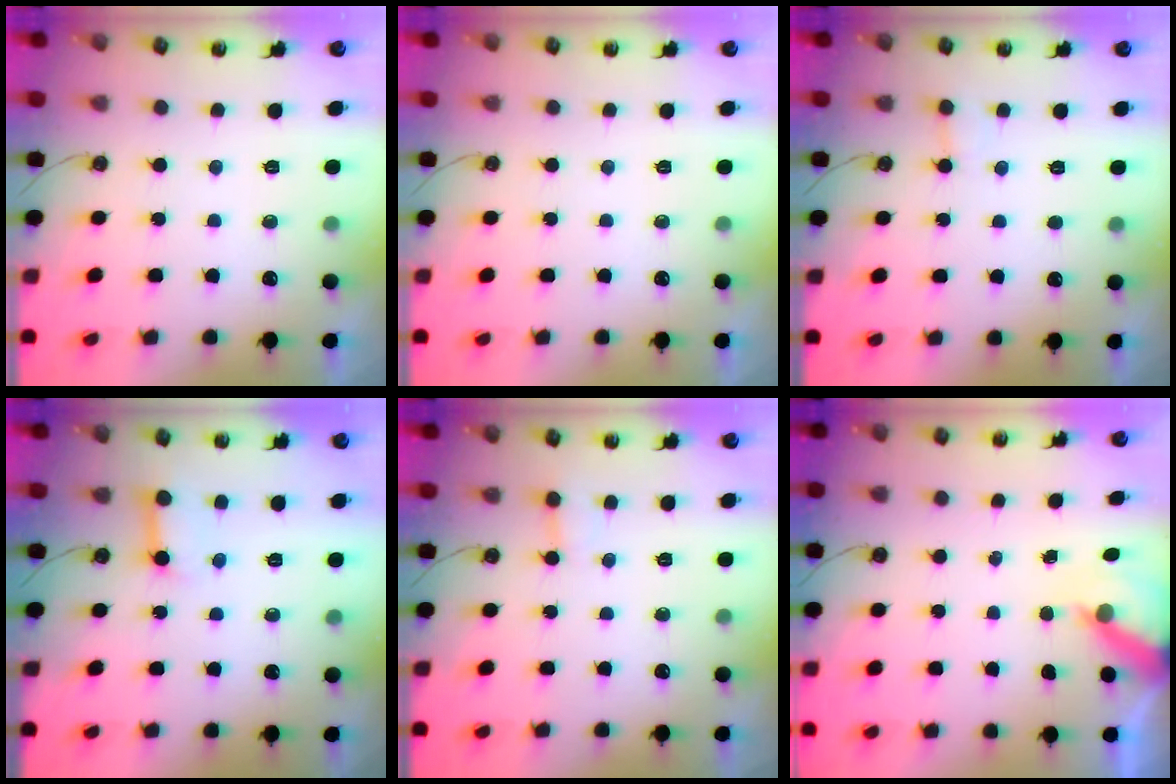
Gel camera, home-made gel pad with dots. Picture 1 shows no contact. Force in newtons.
{"total": 0.0}
{"total": 3.9, "press": 3.9, "slide": 0.6}
{"total": 6.6, "press": 6.5, "slide": 0.7}
{"total": 2.7, "press": 2.7, "slide": 0.2}
{"total": 5.6, "press": 5.5, "slide": 0.5}